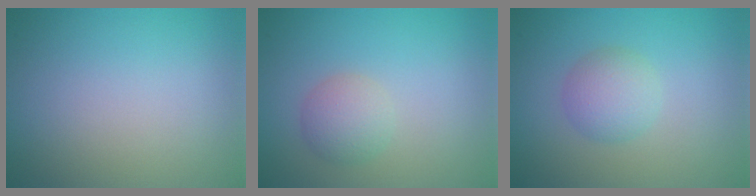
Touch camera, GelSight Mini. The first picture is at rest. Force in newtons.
{"total": 2.3, "press": 2.3, "slide": 0.0}
{"total": 2.7, "press": 2.7, "slide": 0.0}